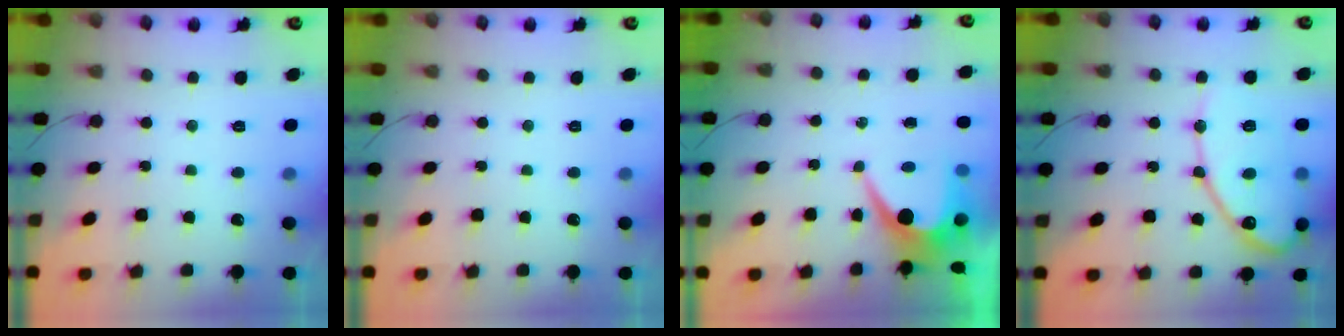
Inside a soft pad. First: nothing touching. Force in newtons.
{"total": 0.0}
{"total": 8.4, "press": 8.4, "slide": 0.5}
{"total": 15.5, "press": 15.4, "slide": 0.7}